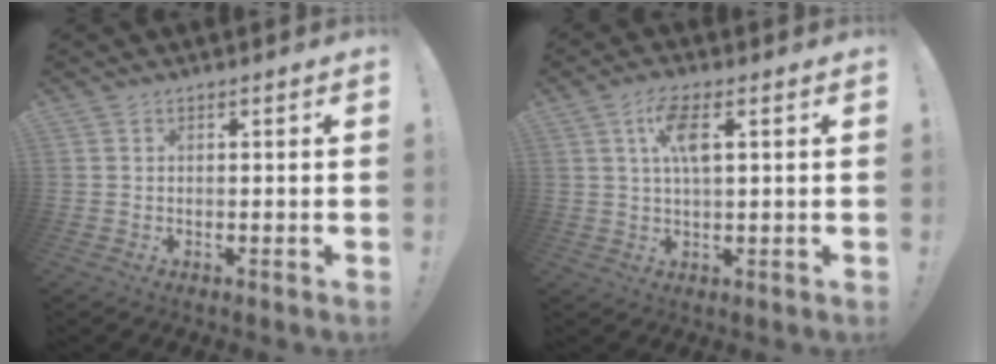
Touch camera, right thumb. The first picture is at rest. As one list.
[{"total": 7.8, "force": [2.3, 2.7, 6.9], "torque": [-0.123, 0.004, 0.038]}]